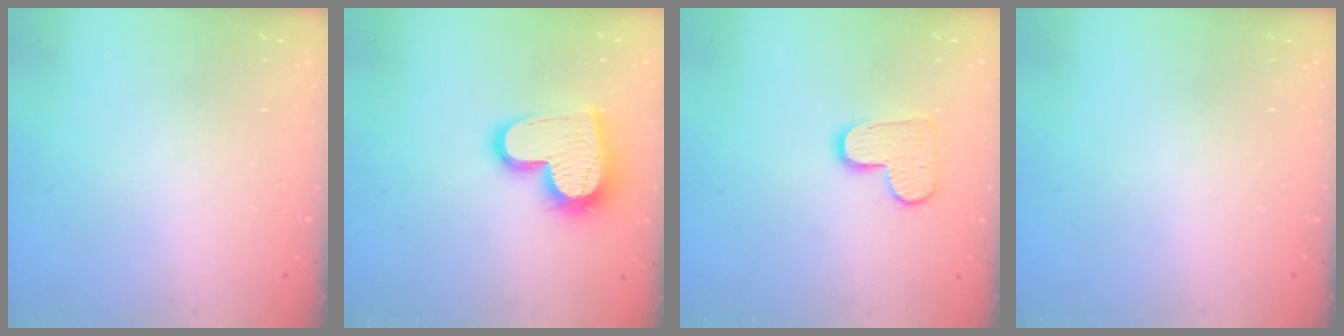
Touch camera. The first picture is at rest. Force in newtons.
{"total": 17.9, "press": 17.8, "slide": 1.2}
{"total": 10.4, "press": 10.4, "slide": 0.6}
{"total": 0.0}